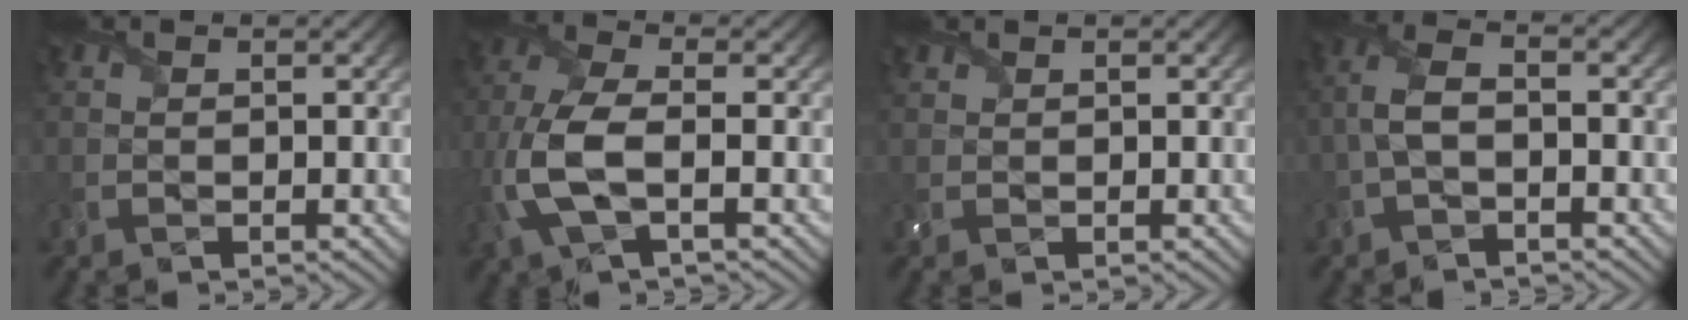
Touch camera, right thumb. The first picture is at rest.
{"total": 8.1, "force": [-1.9, 3.5, 7.0], "torque": [-0.180, 0.003, -0.046]}
{"total": 0.9, "force": [0.8, 0.2, 0.1], "torque": [-0.010, 0.002, 0.022]}
{"total": 4.5, "force": [-0.9, 2.0, 3.9], "torque": [-0.101, 0.009, -0.023]}